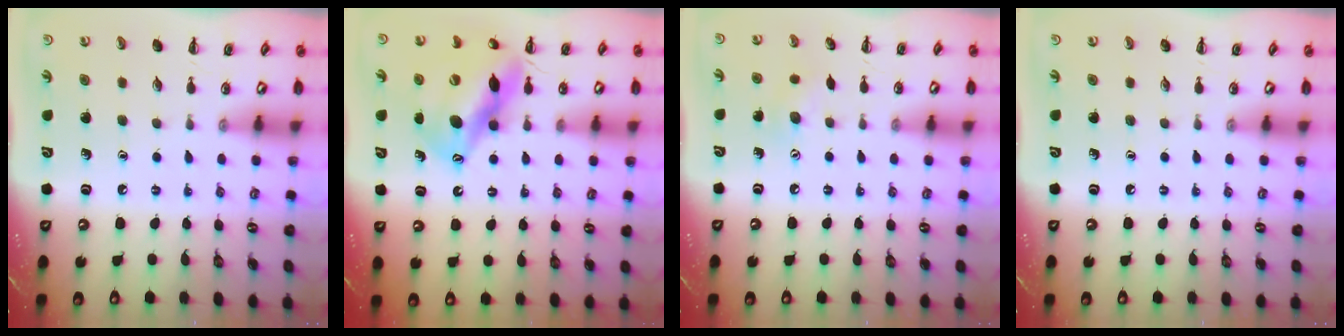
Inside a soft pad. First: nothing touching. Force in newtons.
{"total": 14.2, "press": 13.7, "slide": 3.6}
{"total": 6.7, "press": 6.5, "slide": 1.7}
{"total": 0.0}